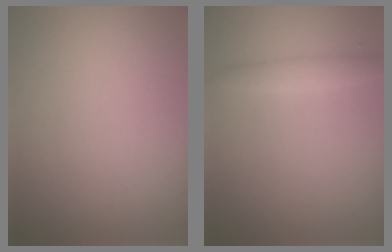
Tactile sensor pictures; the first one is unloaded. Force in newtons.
{"total": 1.5, "press": 1.5, "slide": 0.1}